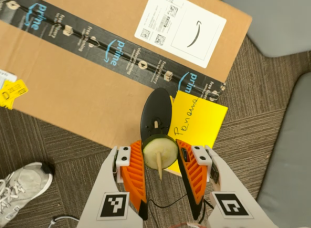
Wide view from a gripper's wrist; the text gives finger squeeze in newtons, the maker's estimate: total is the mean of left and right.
{"total": 9.7, "left": 9.9, "right": 9.5}